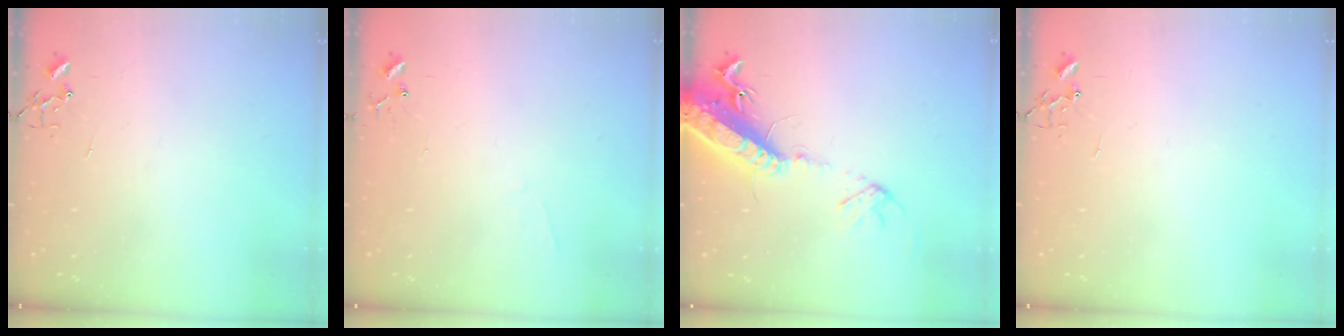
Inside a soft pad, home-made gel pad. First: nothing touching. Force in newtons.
{"total": 4.4, "press": 4.4, "slide": 0.4}
{"total": 17.8, "press": 17.3, "slide": 4.1}
{"total": 0.0}